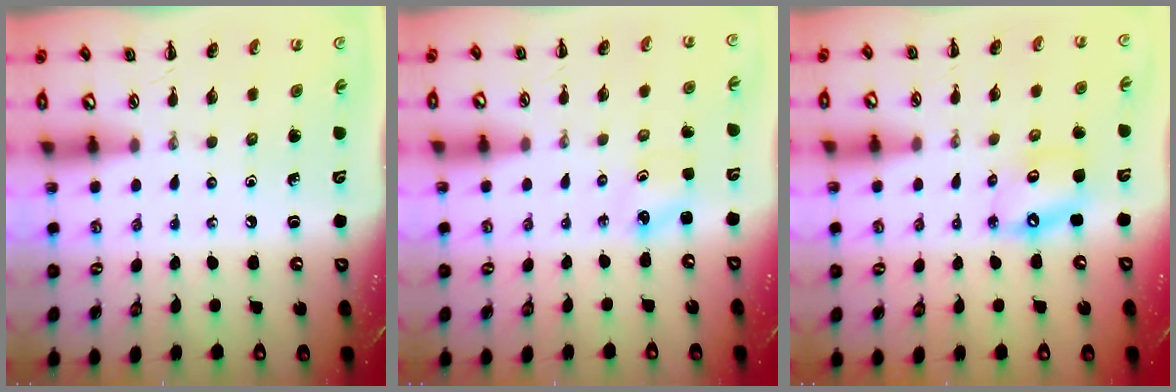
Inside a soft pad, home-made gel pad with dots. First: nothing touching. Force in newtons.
{"total": 1.8, "press": 1.7, "slide": 0.5}
{"total": 8.9, "press": 8.6, "slide": 2.1}